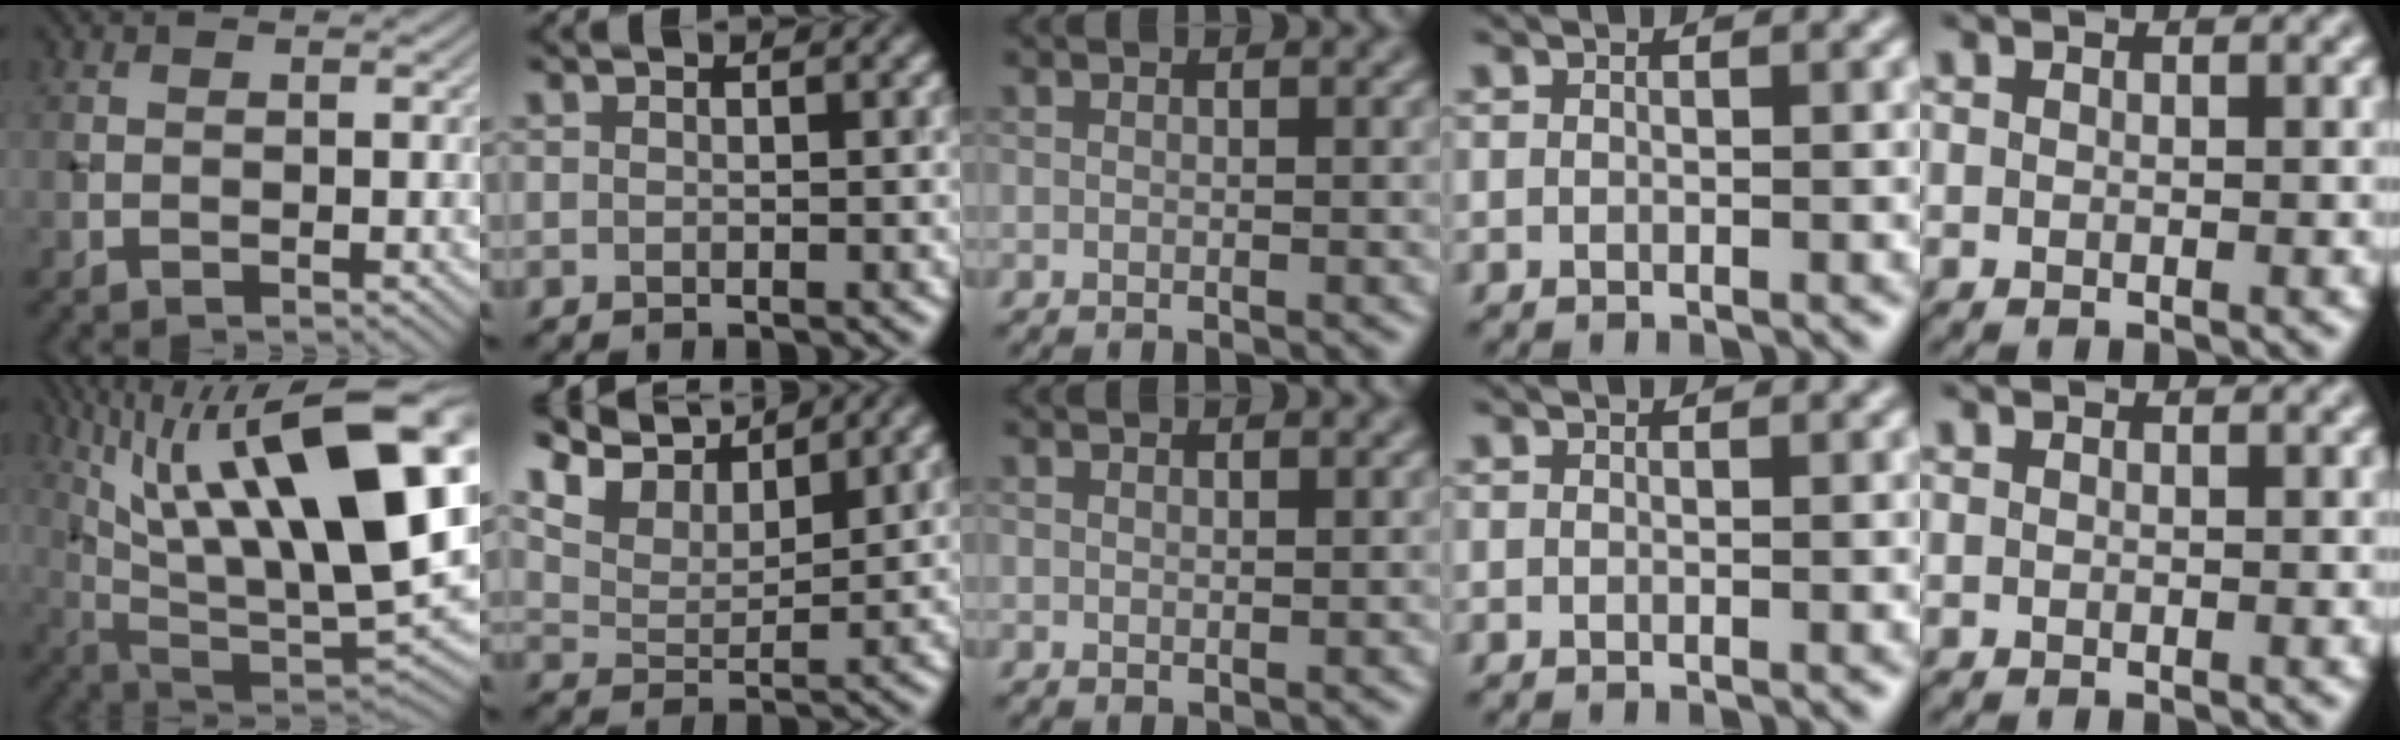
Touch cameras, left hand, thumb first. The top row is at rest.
{"thumb": {"total": 21.3, "force": [7.8, 7.4, 18.4], "torque": [-0.314, 0.028, 0.138]}, "index": {"total": 6.6, "force": [6.0, 1.5, 2.3], "torque": [-0.057, 0.017, 0.099]}, "middle": {"total": 0.7, "force": [0.5, 0.3, 0.4], "torque": [-0.008, -0.001, 0.011]}, "ring": {"total": 0.8, "force": [0.8, 0.0, 0.2], "torque": [-0.007, -0.005, 0.006]}}